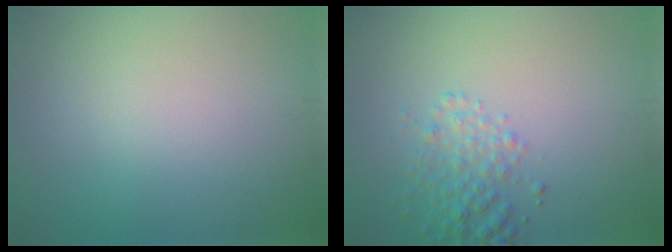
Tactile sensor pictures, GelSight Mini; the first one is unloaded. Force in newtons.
{"total": 2.6, "press": 2.6, "slide": 0.1}